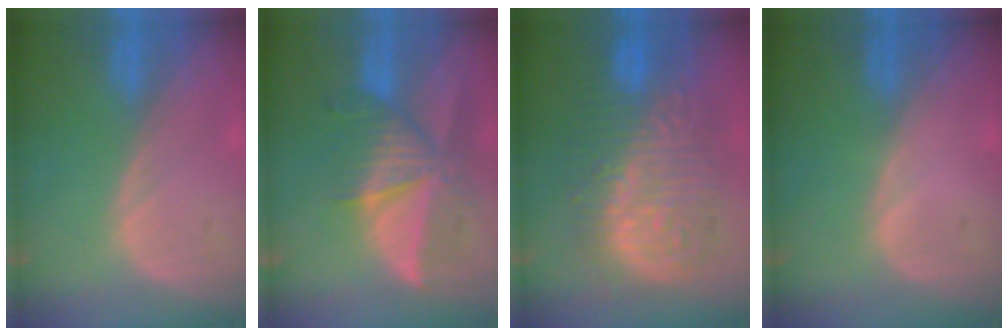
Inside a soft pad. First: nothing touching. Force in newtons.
{"total": 8.8, "press": 8.0, "slide": 3.6}
{"total": 13.4, "press": 13.3, "slide": 1.2}
{"total": 0.0}